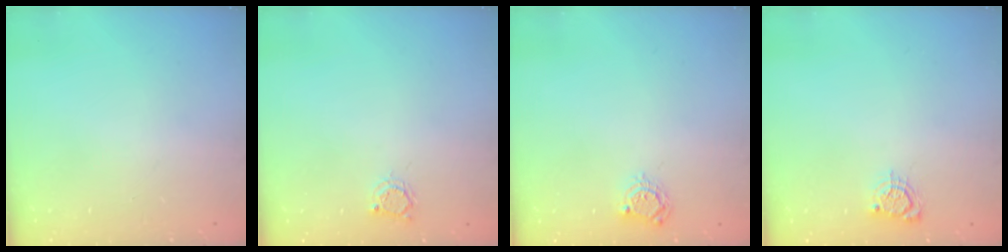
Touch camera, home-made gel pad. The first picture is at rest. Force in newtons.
{"total": 2.8, "press": 2.8, "slide": 0.4}
{"total": 5.5, "press": 5.4, "slide": 0.6}
{"total": 4.7, "press": 4.7, "slide": 0.5}